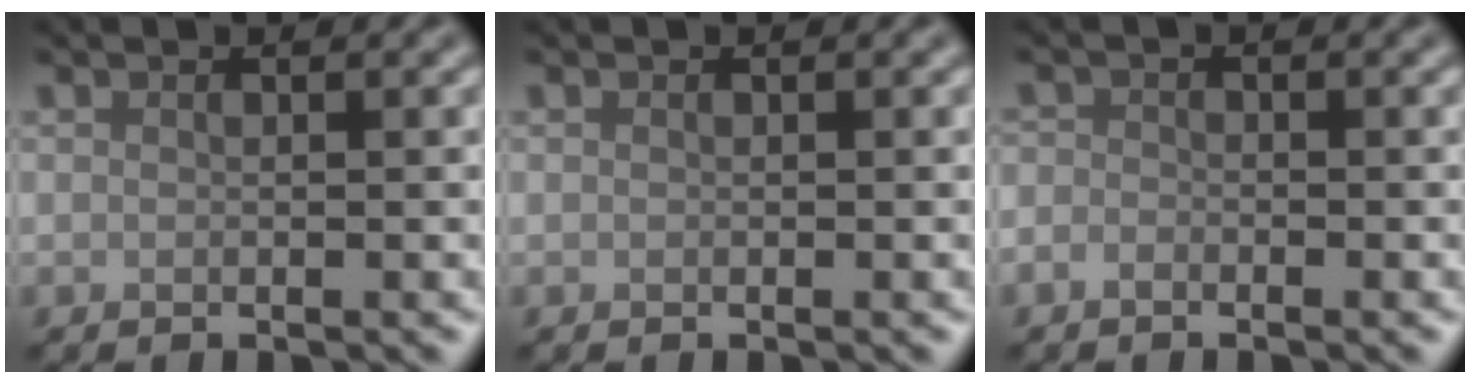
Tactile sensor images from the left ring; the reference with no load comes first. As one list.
[{"total": 0.0}, {"total": 1.0, "force": [-0.7, 0.6, 0.3], "torque": [-0.004, 0.002, -0.018]}]